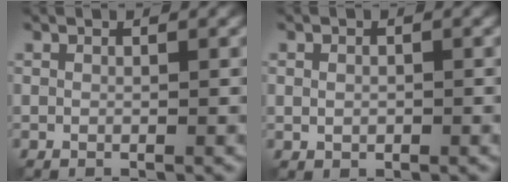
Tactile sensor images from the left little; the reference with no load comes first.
{"total": 1.0, "force": [-0.1, 0.9, 0.5], "torque": [-0.007, -0.002, -0.001]}